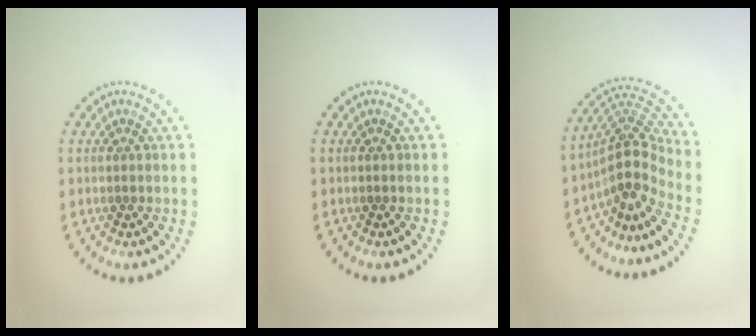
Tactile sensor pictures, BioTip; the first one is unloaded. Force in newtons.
{"total": 0.0}
{"total": 4.0, "press": 2.8, "slide": 2.9}